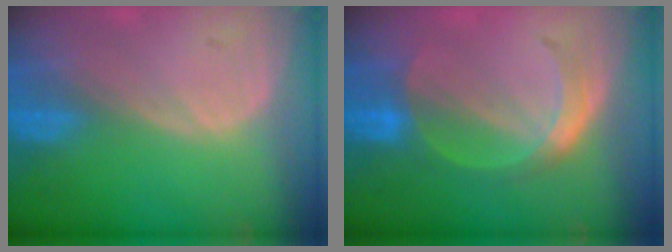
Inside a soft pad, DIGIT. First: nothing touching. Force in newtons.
{"total": 4.9, "press": 4.9, "slide": 0.3}